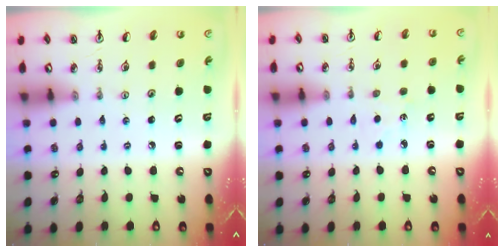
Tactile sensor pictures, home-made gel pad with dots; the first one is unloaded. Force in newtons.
{"total": 2.9, "press": 2.9, "slide": 0.4}